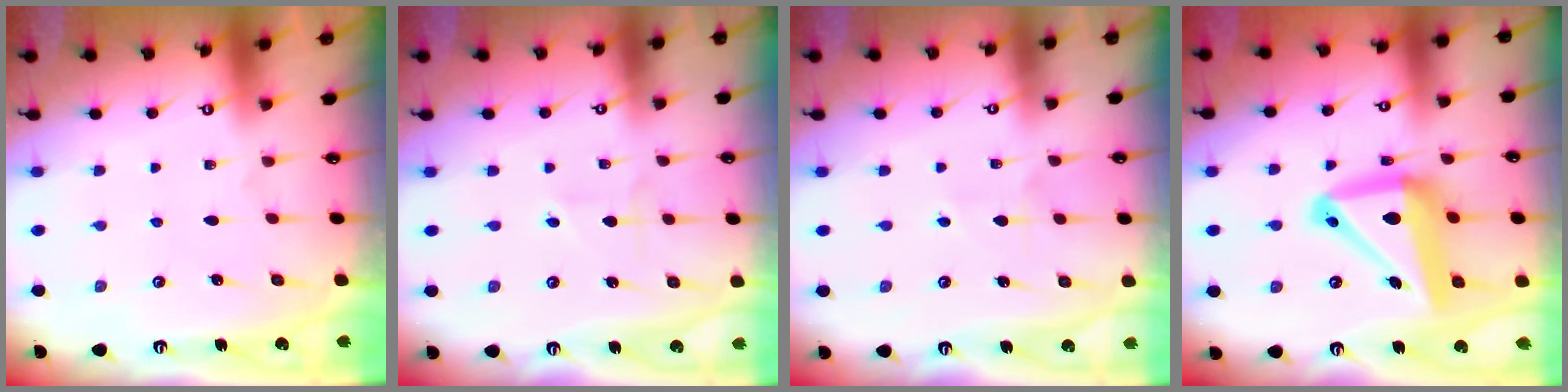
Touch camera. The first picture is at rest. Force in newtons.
{"total": 1.9, "press": 1.9, "slide": 0.2}
{"total": 4.4, "press": 4.3, "slide": 0.6}
{"total": 18.0, "press": 17.8, "slide": 2.3}